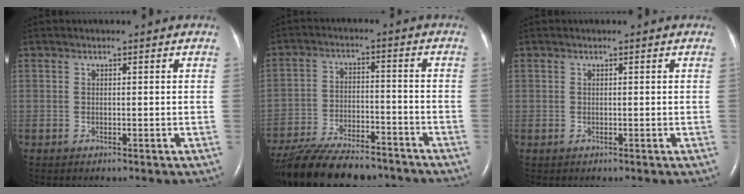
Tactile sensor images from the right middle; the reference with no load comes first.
{"total": 18.9, "force": [-16.0, 4.9, 8.7], "torque": [-0.181, -0.022, -0.252]}
{"total": 0.0}